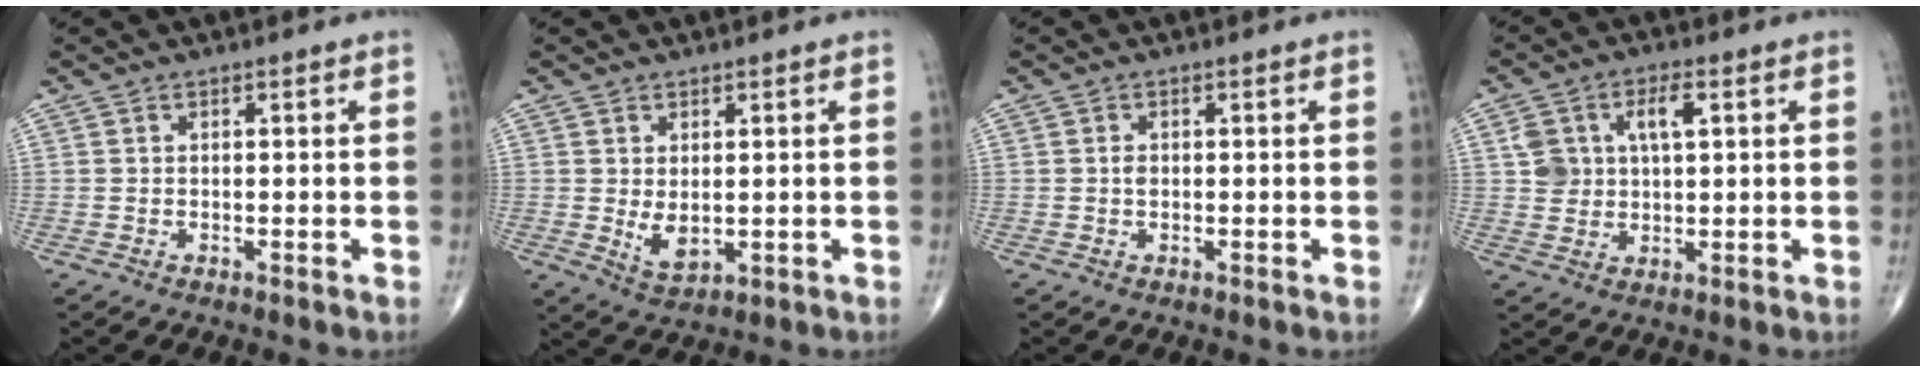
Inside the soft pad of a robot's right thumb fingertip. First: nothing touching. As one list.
[{"total": 4.1, "force": [0.2, 2.3, 3.4], "torque": [-0.052, -0.011, 0.016]}, {"total": 0.9, "force": [0.0, 0.6, 0.7], "torque": [-0.010, 0.000, -0.001]}, {"total": 7.5, "force": [2.4, 4.5, 5.6], "torque": [-0.091, 0.003, 0.046]}]